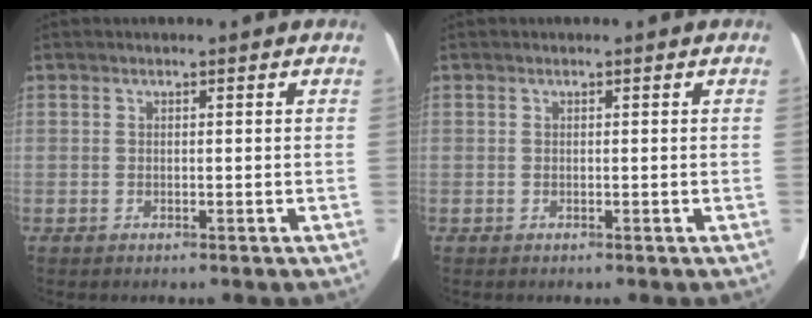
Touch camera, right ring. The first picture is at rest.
{"total": 0.0}